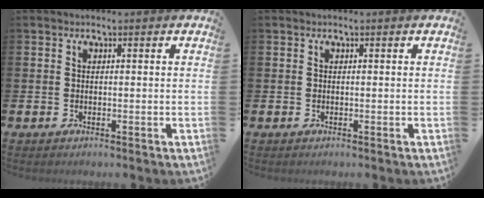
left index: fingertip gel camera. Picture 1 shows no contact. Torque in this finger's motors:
{"motor_torque": [0.00, 0.00, 0.00, -0.01]}